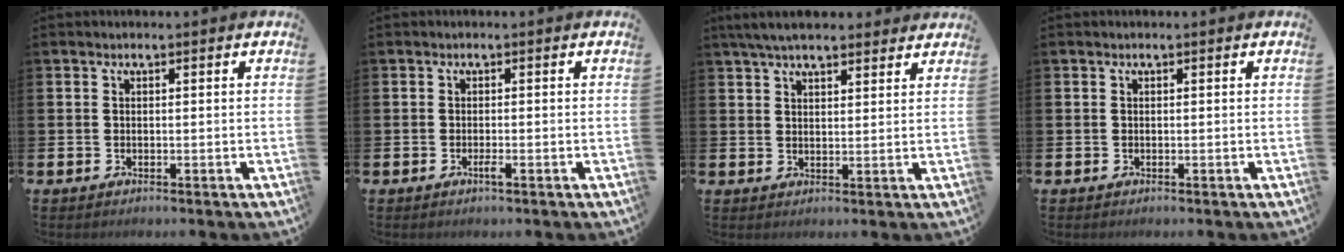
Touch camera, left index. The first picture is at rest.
{"total": 0.9, "force": [-0.5, 0.1, 0.8], "torque": [-0.019, -0.002, -0.007]}
{"total": 5.3, "force": [4.9, 1.3, 1.7], "torque": [-0.044, -0.011, 0.091]}
{"total": 0.0}